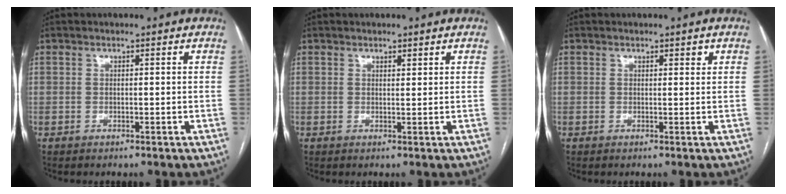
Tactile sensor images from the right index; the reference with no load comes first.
{"total": 1.0, "force": [0.8, 0.3, 0.4], "torque": [-0.010, -0.001, 0.014]}
{"total": 1.0, "force": [0.7, 0.4, 0.6], "torque": [-0.007, 0.001, 0.008]}